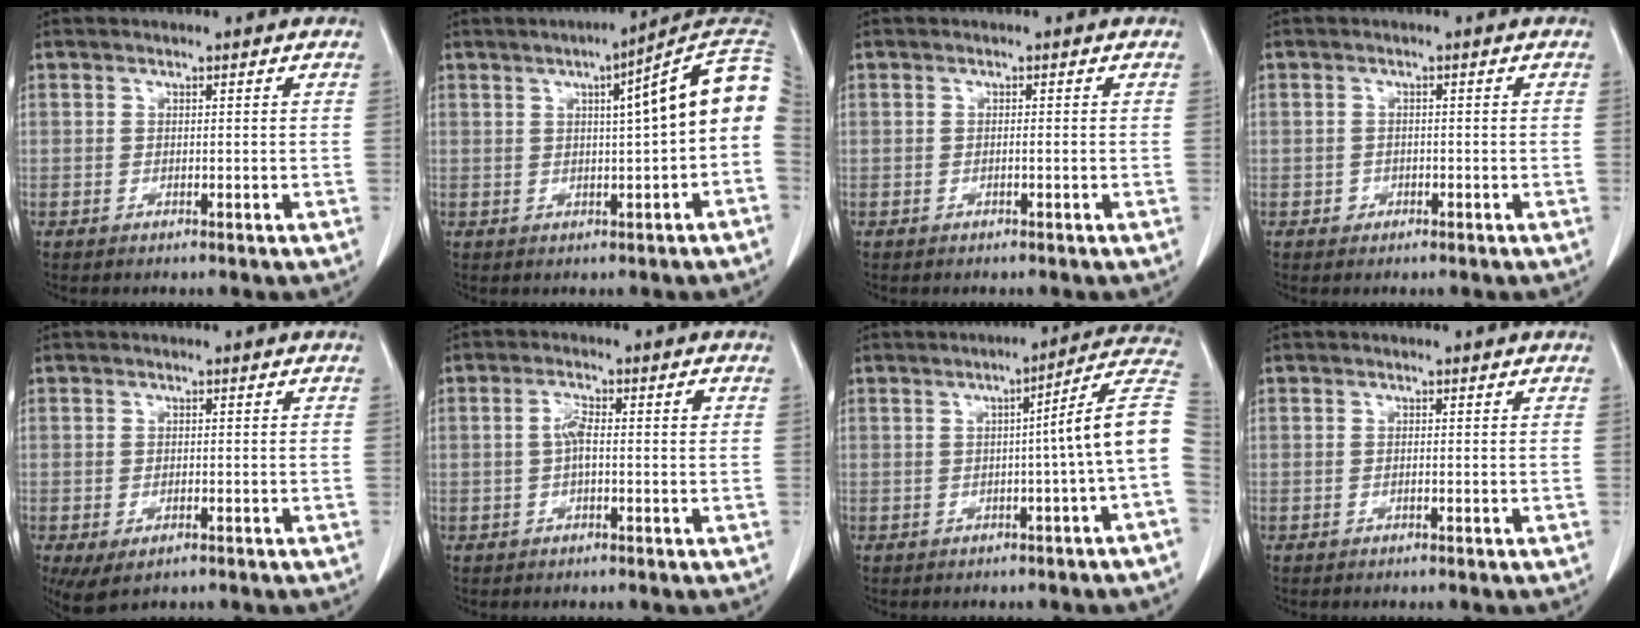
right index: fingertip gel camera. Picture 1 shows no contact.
{"total": 10.4, "force": [1.6, 0.3, 10.3], "torque": [-0.130, 0.031, 0.014]}
{"total": 0.6, "force": [-0.2, 0.0, 0.6], "torque": [-0.011, 0.001, -0.001]}
{"total": 1.3, "force": [-0.6, 1.1, 0.2], "torque": [0.001, 0.005, -0.009]}
{"total": 4.9, "force": [-2.7, 2.4, 3.3], "torque": [-0.059, -0.012, -0.039]}
{"total": 4.0, "force": [0.2, 1.0, 3.9], "torque": [-0.078, 0.017, 0.004]}
{"total": 9.6, "force": [-0.8, -1.8, 9.4], "torque": [-0.108, 0.020, -0.017]}
{"total": 0.0}